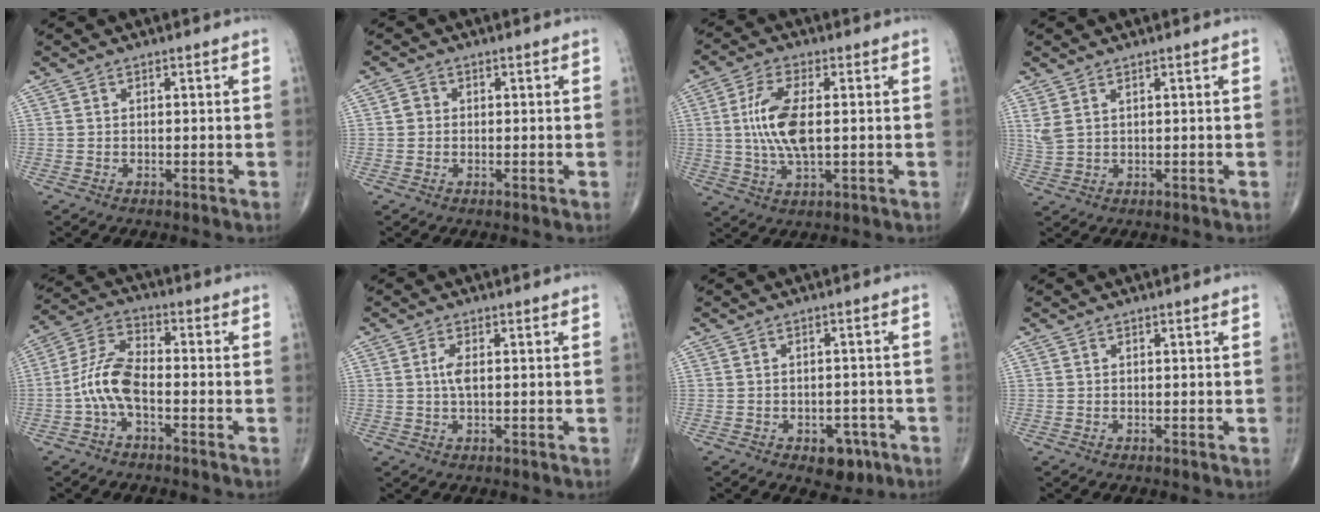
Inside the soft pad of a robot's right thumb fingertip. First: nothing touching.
{"total": 1.6, "force": [0.0, 1.5, 0.6], "torque": [-0.003, 0.004, -0.001]}
{"total": 10.4, "force": [0.7, 4.2, 9.5], "torque": [-0.203, -0.002, 0.015]}
{"total": 3.1, "force": [1.5, 1.2, 2.3], "torque": [-0.063, 0.003, 0.041]}
{"total": 8.6, "force": [-2.4, 3.9, 7.3], "torque": [-0.156, 0.036, -0.054]}
{"total": 2.6, "force": [0.3, 0.9, 2.5], "torque": [-0.058, 0.002, 0.007]}
{"total": 5.4, "force": [-2.7, 3.5, 3.2], "torque": [-0.016, 0.017, -0.030]}
{"total": 0.0}